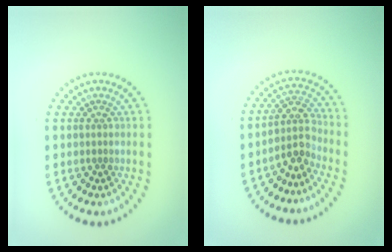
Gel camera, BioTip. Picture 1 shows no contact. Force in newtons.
{"total": 2.8, "press": 2.2, "slide": 1.8}